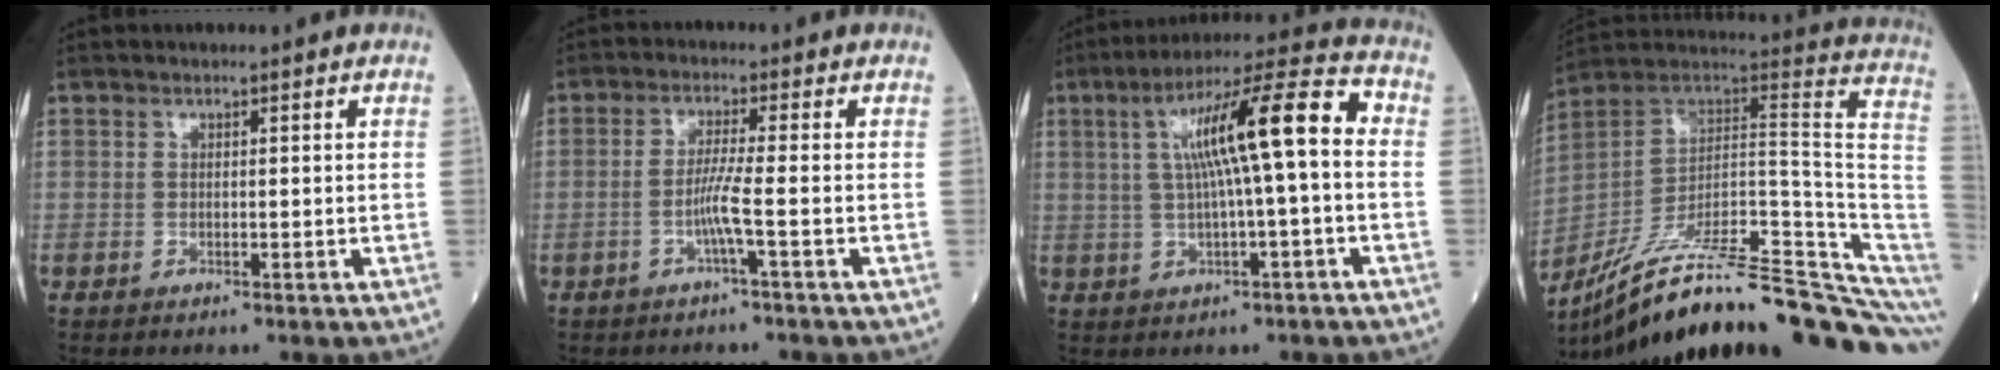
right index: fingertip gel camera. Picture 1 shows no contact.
{"total": 3.5, "force": [-1.2, -1.1, 3.1], "torque": [-0.065, 0.001, -0.023]}
{"total": 12.9, "force": [1.1, 0.8, 12.9], "torque": [-0.212, 0.035, 0.016]}
{"total": 28.5, "force": [-21.2, 2.4, 18.9], "torque": [-0.176, 0.029, -0.318]}